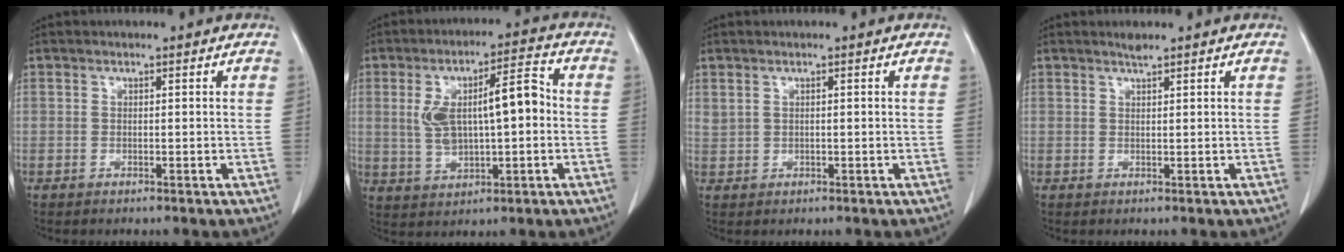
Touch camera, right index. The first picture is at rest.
{"total": 10.9, "force": [0.8, 3.5, 10.3], "torque": [-0.187, 0.029, 0.020]}
{"total": 1.1, "force": [0.8, 0.6, 0.4], "torque": [-0.010, 0.004, 0.020]}
{"total": 1.0, "force": [0.9, 0.2, 0.3], "torque": [-0.013, 0.002, 0.018]}